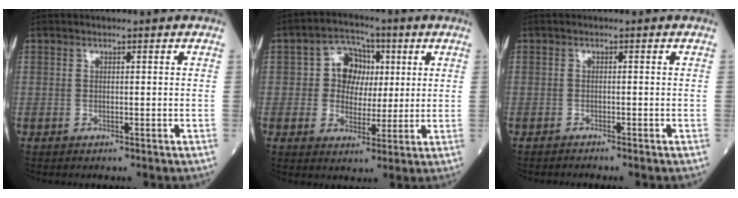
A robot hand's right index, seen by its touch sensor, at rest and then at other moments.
{"total": 7.1, "force": [1.3, 5.9, 3.7], "torque": [-0.063, 0.023, 0.024]}
{"total": 1.0, "force": [-0.9, -0.4, 0.2], "torque": [-0.003, 0.001, -0.012]}